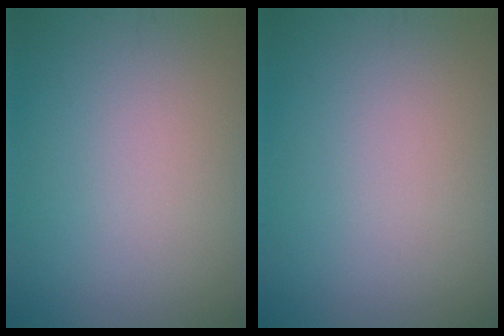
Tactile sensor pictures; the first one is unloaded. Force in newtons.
{"total": 0.0}